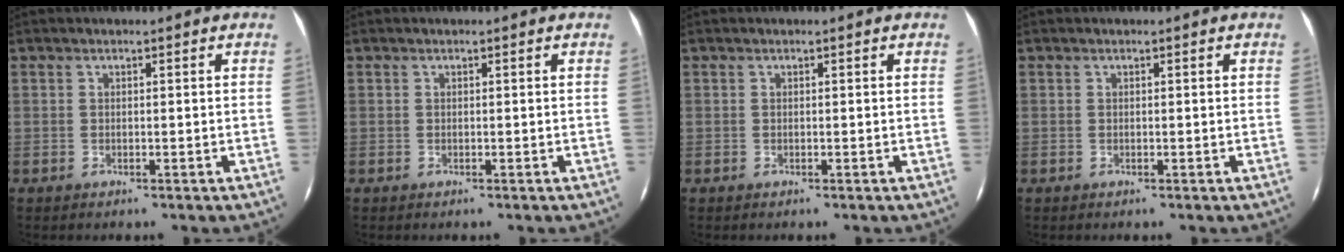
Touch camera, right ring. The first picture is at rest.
{"total": 0.0}
{"total": 0.0}
{"total": 0.0}